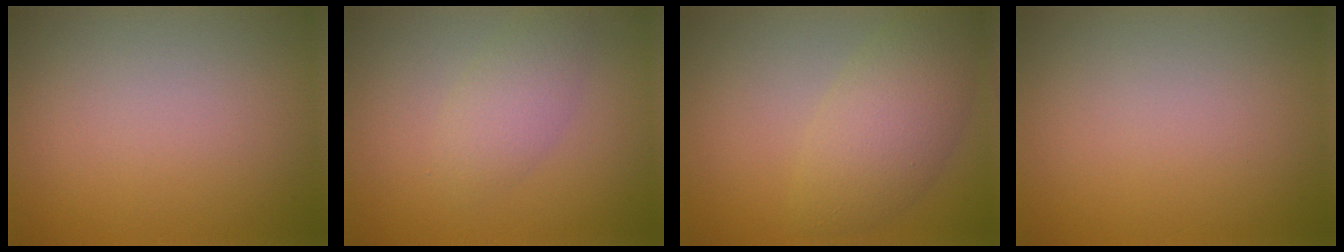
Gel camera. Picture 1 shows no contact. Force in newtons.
{"total": 2.4, "press": 2.4, "slide": 0.1}
{"total": 4.7, "press": 4.7, "slide": 0.2}
{"total": 0.0}